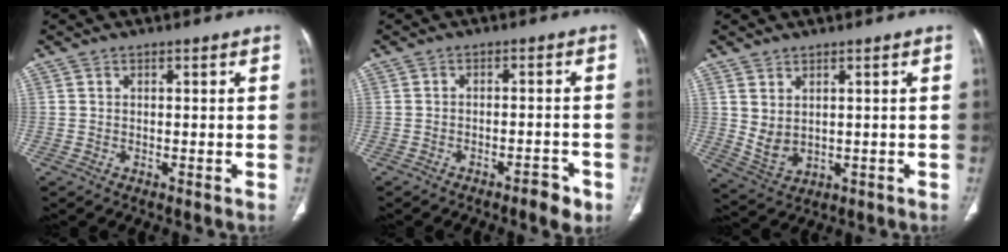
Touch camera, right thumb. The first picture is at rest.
{"total": 4.1, "force": [-2.6, 1.5, 2.8], "torque": [-0.031, 0.017, -0.034]}
{"total": 4.7, "force": [1.2, 3.2, 3.2], "torque": [-0.055, -0.013, 0.042]}